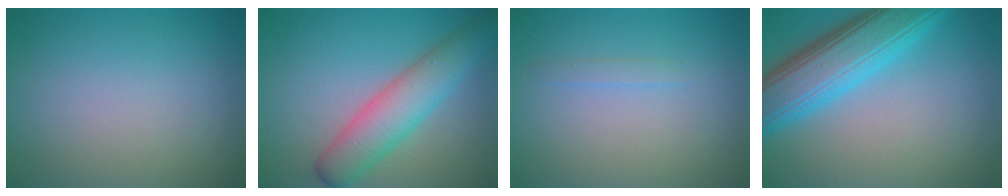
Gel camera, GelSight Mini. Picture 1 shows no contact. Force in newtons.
{"total": 5.4, "press": 5.4, "slide": 0.4}
{"total": 0.8, "press": 0.8, "slide": 0.1}
{"total": 8.3, "press": 8.3, "slide": 0.2}